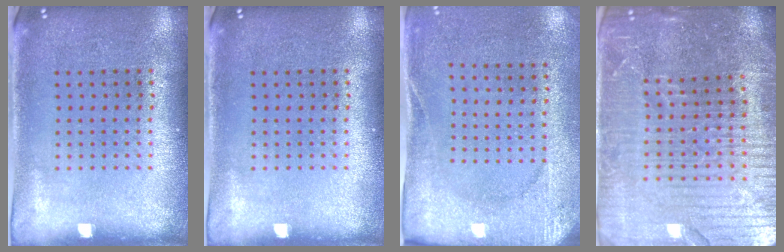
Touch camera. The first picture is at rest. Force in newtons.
{"total": 0.0}
{"total": 2.7, "press": 2.3, "slide": 1.3}
{"total": 5.8, "press": 5.3, "slide": 2.5}